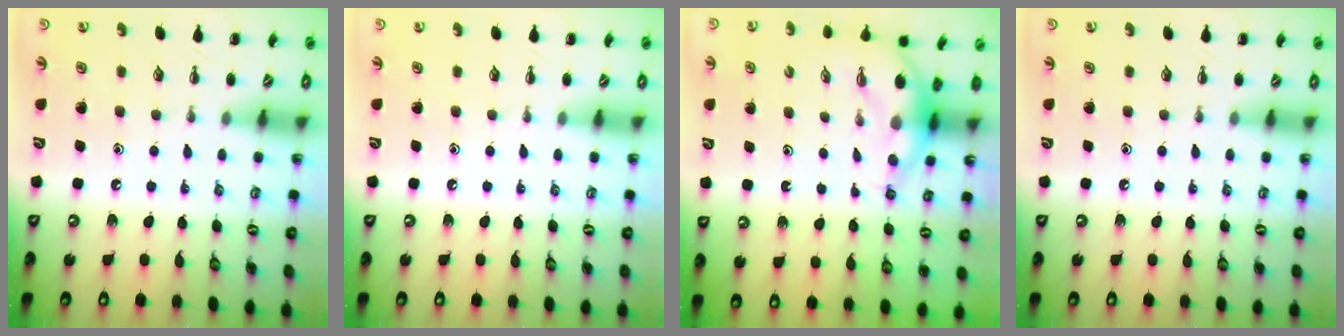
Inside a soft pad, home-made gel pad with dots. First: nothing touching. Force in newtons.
{"total": 0.0}
{"total": 5.7, "press": 5.7, "slide": 0.7}
{"total": 0.0}